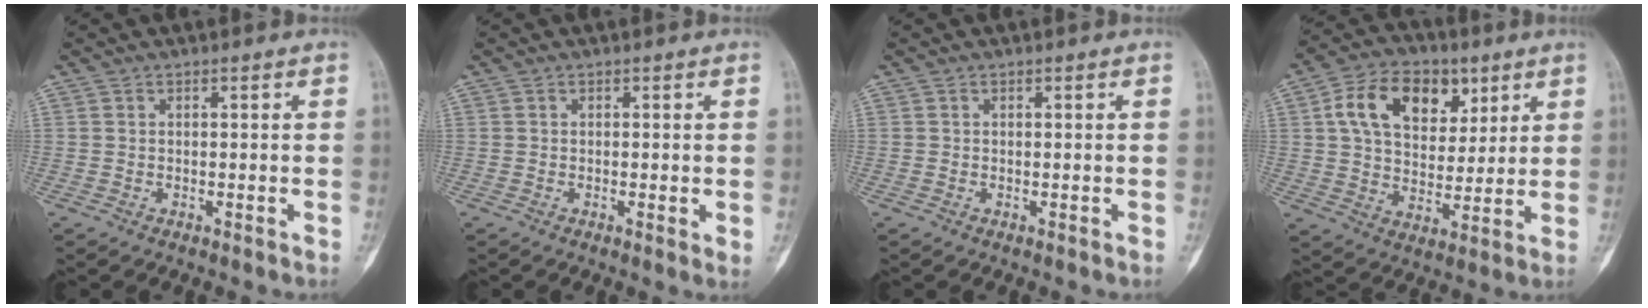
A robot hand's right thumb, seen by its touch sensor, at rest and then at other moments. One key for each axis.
{"total": 1.5, "fx": -0.1, "fy": 0.3, "fz": 1.5, "tx": -0.022, "ty": -0.006, "tz": -0.005}
{"total": 0.0}
{"total": 15.6, "fx": 6.0, "fy": 10.5, "fz": 9.8, "tx": -0.131, "ty": -0.007, "tz": 0.103}